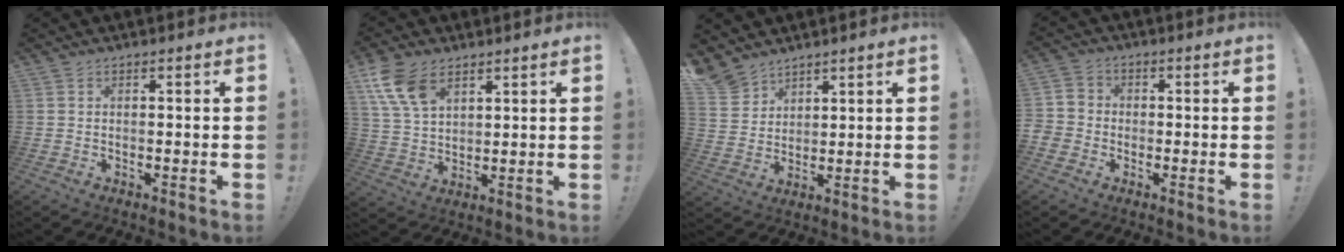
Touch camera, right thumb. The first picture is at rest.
{"total": 11.3, "force": [6.3, 6.5, 6.8], "torque": [-0.132, -0.020, 0.123]}
{"total": 7.0, "force": [5.7, 3.9, 0.5], "torque": [-0.024, -0.044, 0.115]}
{"total": 4.6, "force": [-1.9, 4.1, 1.0], "torque": [-0.025, 0.018, -0.035]}